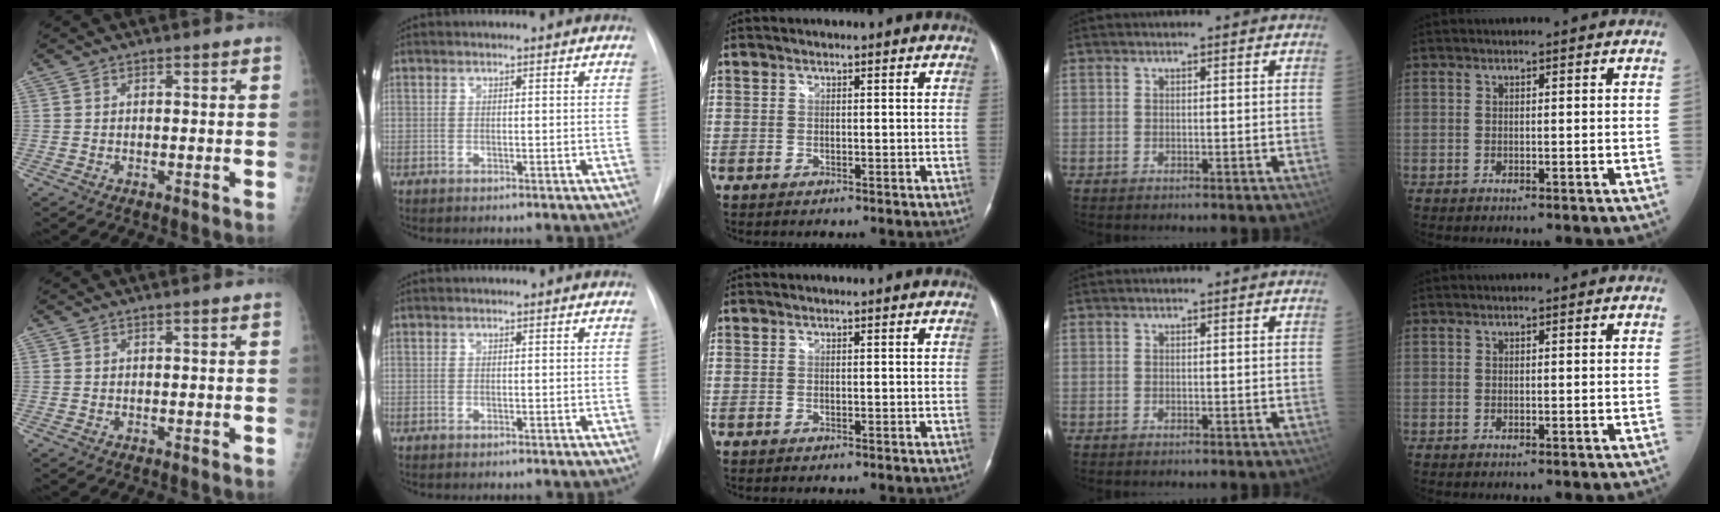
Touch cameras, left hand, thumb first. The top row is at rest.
{}